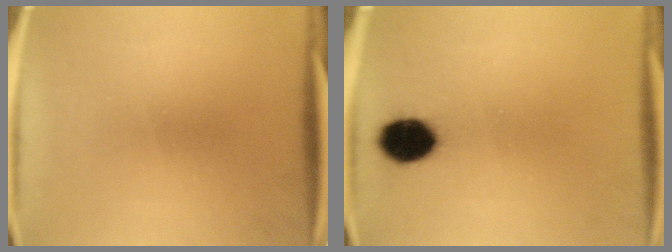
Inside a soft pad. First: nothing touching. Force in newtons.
{"total": 8.8}